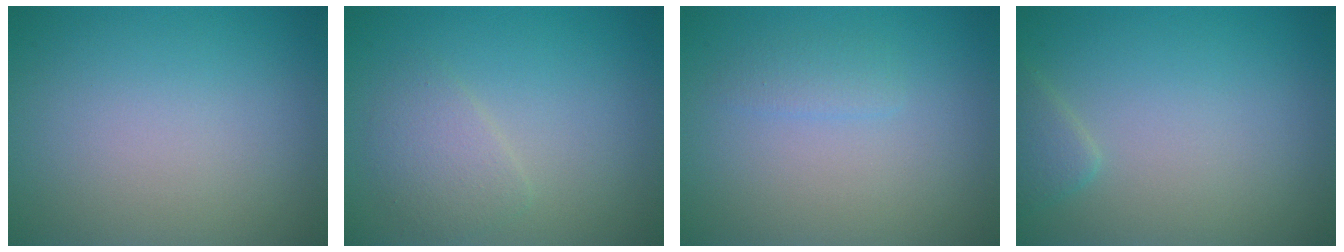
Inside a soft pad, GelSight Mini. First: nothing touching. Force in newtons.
{"total": 2.1, "press": 2.1, "slide": 0.0}
{"total": 1.1, "press": 1.1, "slide": 0.1}
{"total": 1.4, "press": 1.4, "slide": 0.1}